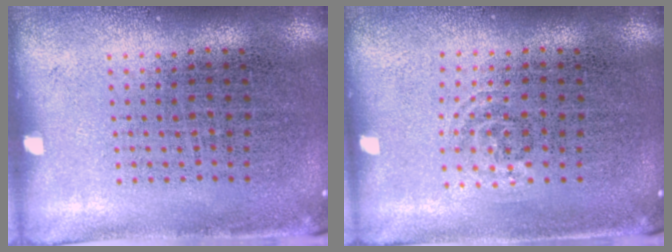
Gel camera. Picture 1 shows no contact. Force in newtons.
{"total": 0.8, "press": 0.6, "slide": 0.6}